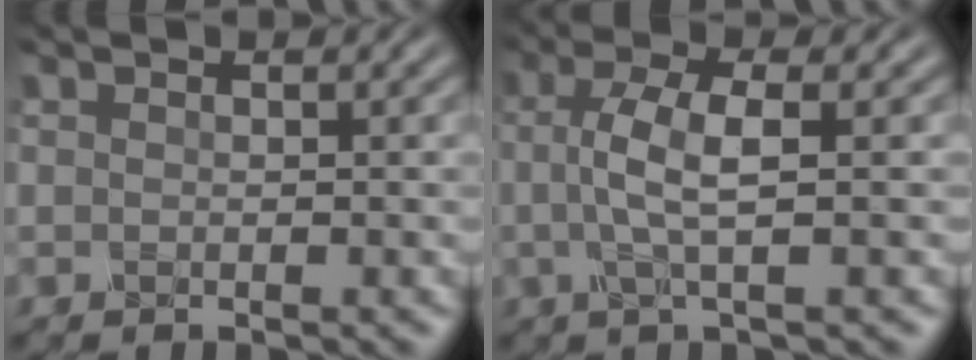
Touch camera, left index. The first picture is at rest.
{"total": 3.5, "force": [-0.4, 0.7, 3.4], "torque": [-0.075, 0.002, -0.010]}